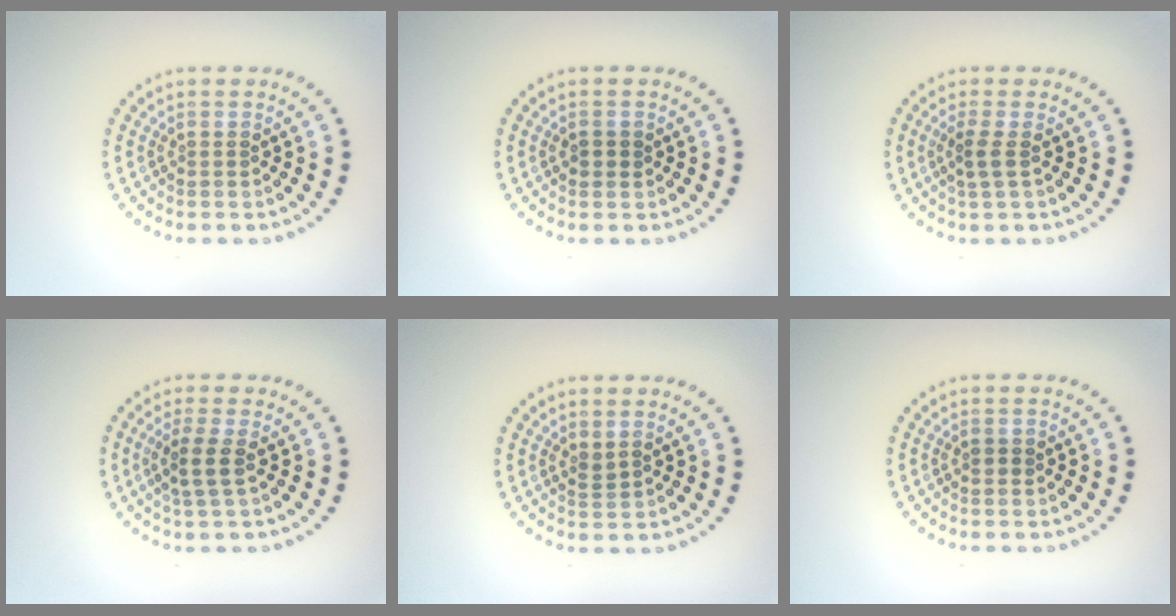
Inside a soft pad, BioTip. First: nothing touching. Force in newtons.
{"total": 1.1, "press": 1.1, "slide": 0.2}
{"total": 1.6, "press": 1.3, "slide": 0.8}
{"total": 2.2, "press": 1.9, "slide": 1.2}
{"total": 0.9, "press": 0.7, "slide": 0.5}
{"total": 0.7, "press": 0.6, "slide": 0.2}